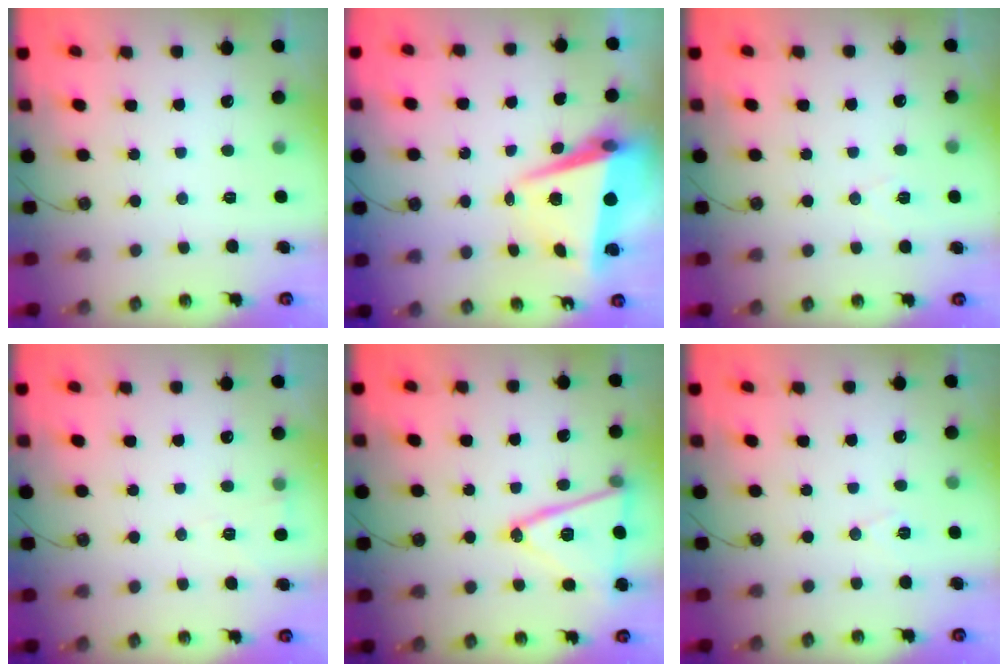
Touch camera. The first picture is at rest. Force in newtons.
{"total": 8.2, "press": 7.9, "slide": 2.1}
{"total": 7.0, "press": 5.3, "slide": 4.6}
{"total": 2.5, "press": 2.4, "slide": 0.7}
{"total": 17.6, "press": 17.3, "slide": 3.4}
{"total": 6.9, "press": 5.2, "slide": 4.6}